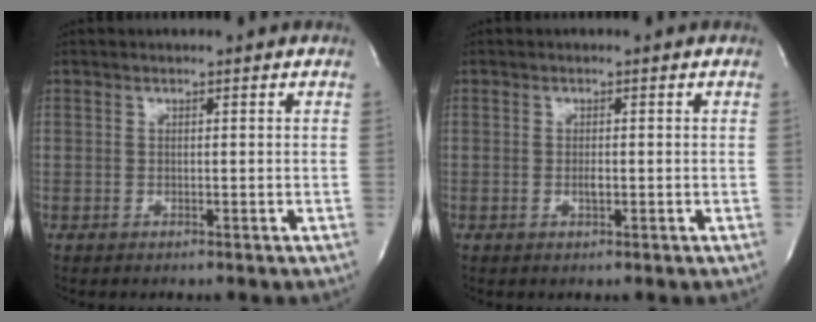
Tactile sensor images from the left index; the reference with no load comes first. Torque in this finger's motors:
{"motor_torque": [0.14, -0.01, 0.02, 0.00]}